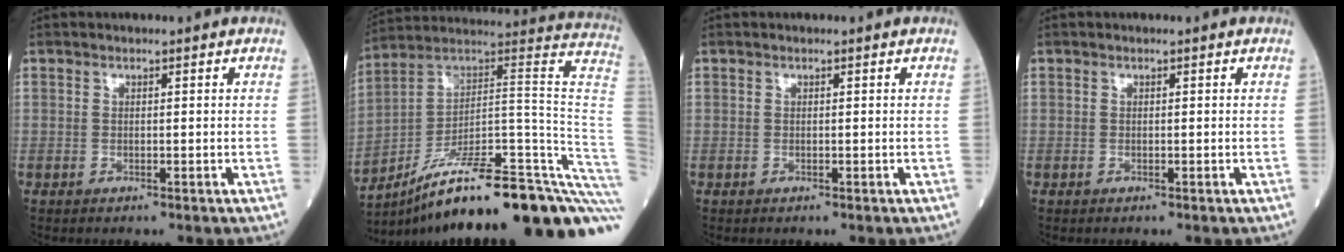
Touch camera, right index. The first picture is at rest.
{"total": 30.7, "force": [-21.7, 1.8, 21.6], "torque": [-0.173, 0.030, -0.321]}
{"total": 0.0}
{"total": 0.0}